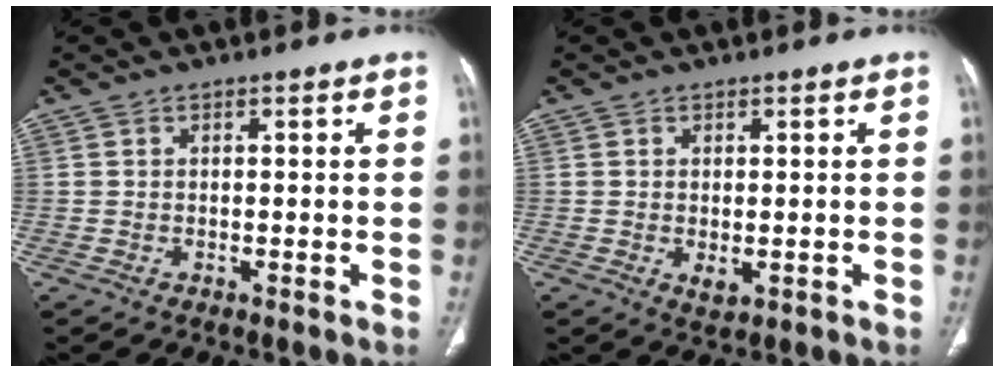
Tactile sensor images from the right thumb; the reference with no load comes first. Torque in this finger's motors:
{"motor_torque": [-0.30, 0.18, -0.27, 0.21, 0.06]}